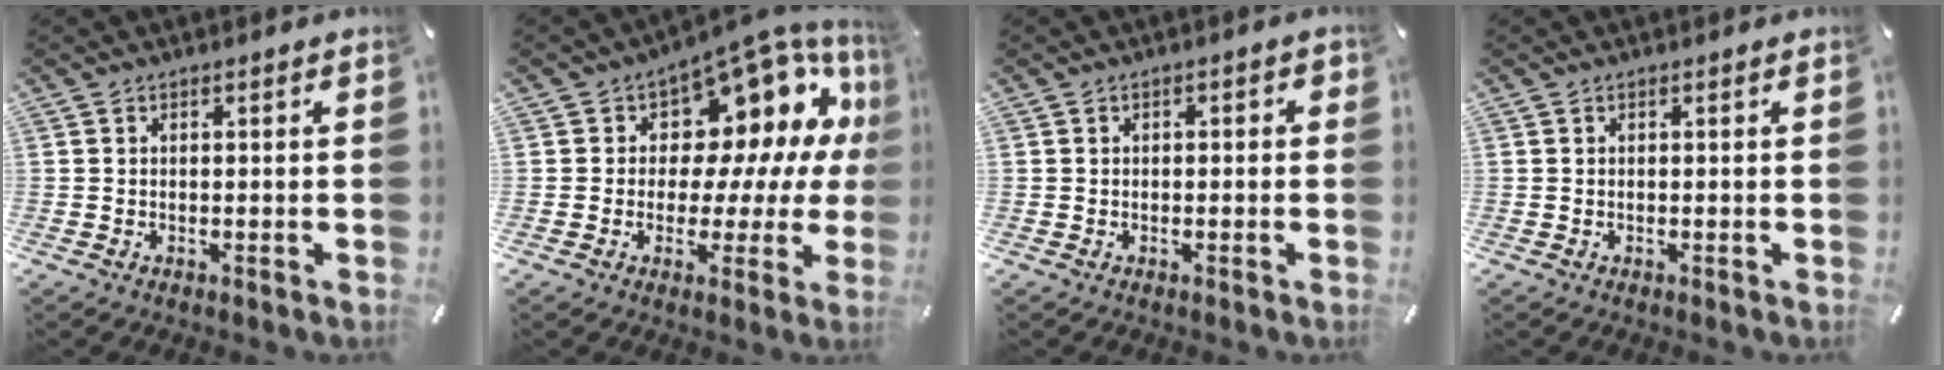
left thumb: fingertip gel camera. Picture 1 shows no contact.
{"total": 12.8, "force": [6.8, 8.3, 7.0], "torque": [-0.085, -0.076, 0.117]}
{"total": 1.2, "force": [-0.7, 1.0, 0.3], "torque": [-0.005, 0.005, -0.016]}
{"total": 0.0}